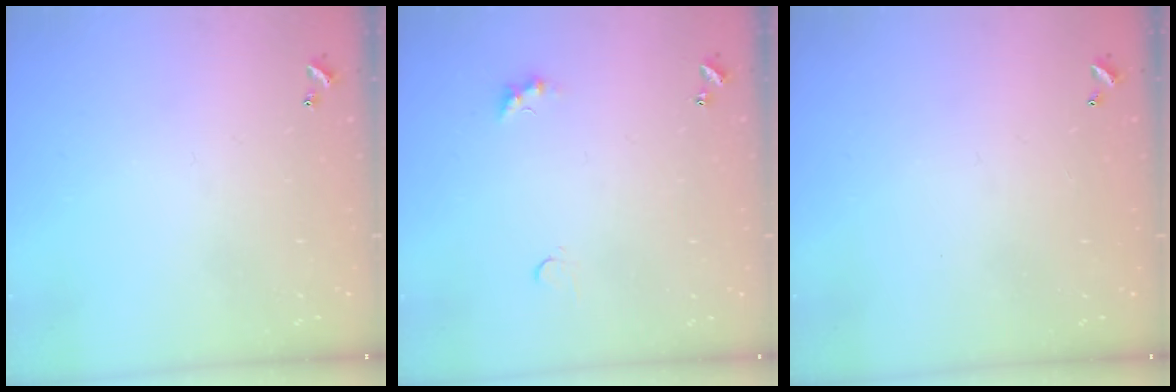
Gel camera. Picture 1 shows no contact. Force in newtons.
{"total": 3.7, "press": 3.6, "slide": 0.5}
{"total": 2.7, "press": 2.7, "slide": 0.1}